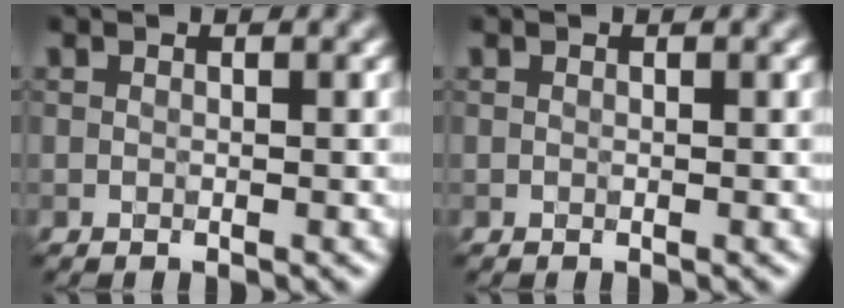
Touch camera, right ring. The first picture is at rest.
{"total": 0.0}